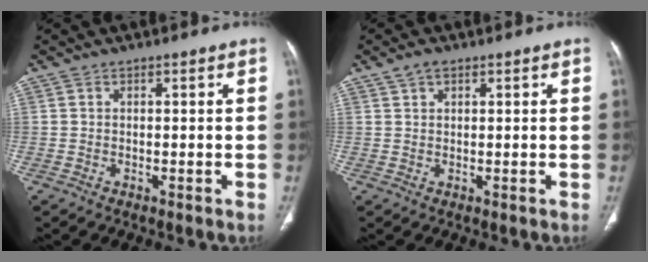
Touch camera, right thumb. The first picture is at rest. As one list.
[{"total": 2.1, "force": [1.3, 1.2, 1.2], "torque": [-0.020, 0.003, 0.025]}]